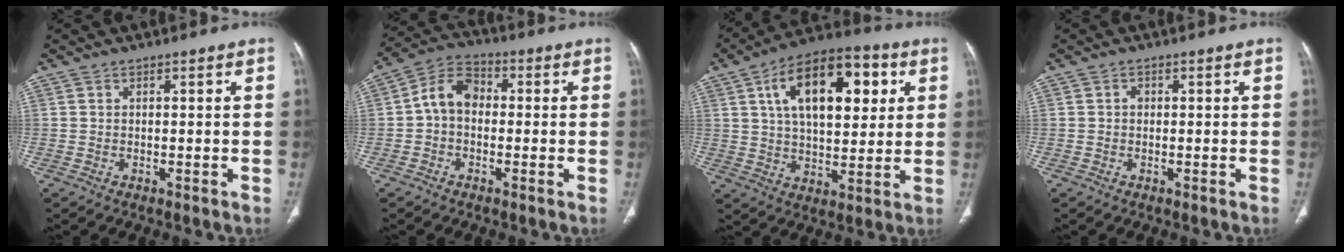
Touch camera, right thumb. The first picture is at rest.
{"total": 7.6, "force": [-0.3, 5.5, 5.2], "torque": [-0.078, 0.025, -0.019]}
{"total": 20.1, "force": [6.5, 10.5, 15.9], "torque": [-0.217, 0.000, 0.100]}
{"total": 0.8, "force": [0.0, 0.7, 0.4], "torque": [-0.003, 0.003, -0.002]}